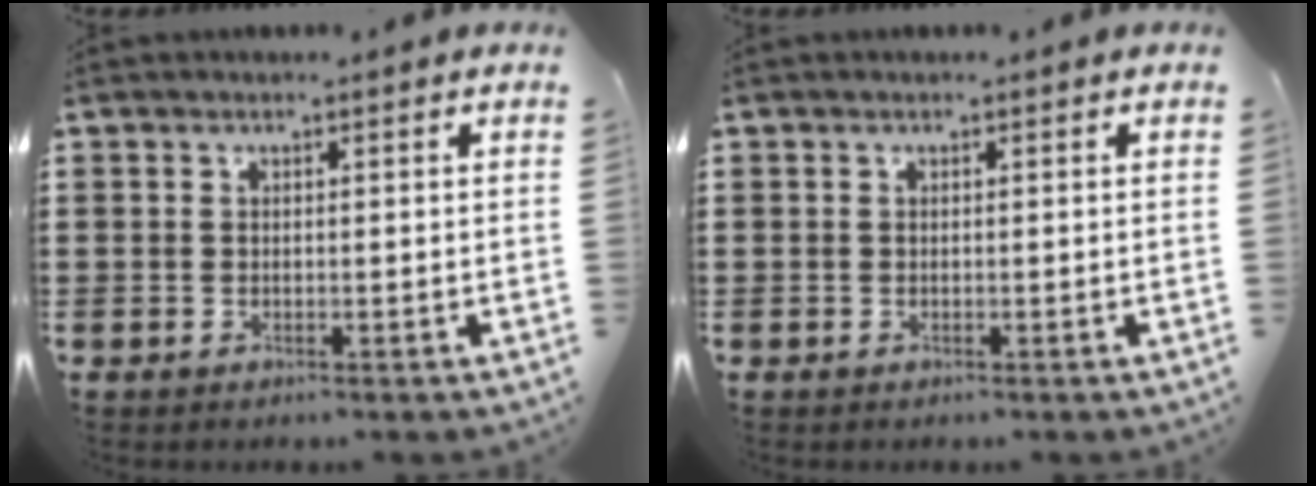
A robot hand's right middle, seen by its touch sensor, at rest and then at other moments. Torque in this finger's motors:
{"motor_torque": [0.19, -0.08, -0.02, -0.01]}